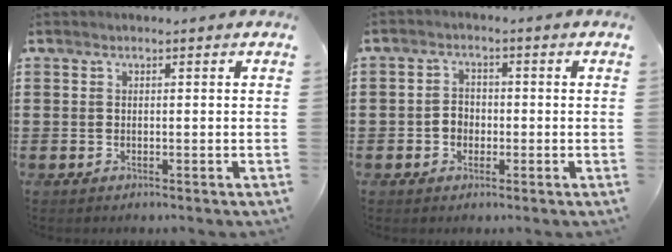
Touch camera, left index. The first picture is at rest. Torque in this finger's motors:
{"motor_torque": [0.48, 0.43, 0.24, 0.06]}